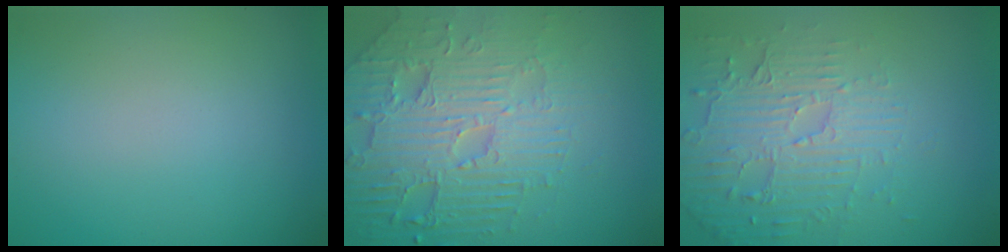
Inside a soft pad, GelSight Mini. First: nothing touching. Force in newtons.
{"total": 7.2, "press": 5.4, "slide": 4.7}
{"total": 5.5, "press": 3.5, "slide": 4.2}